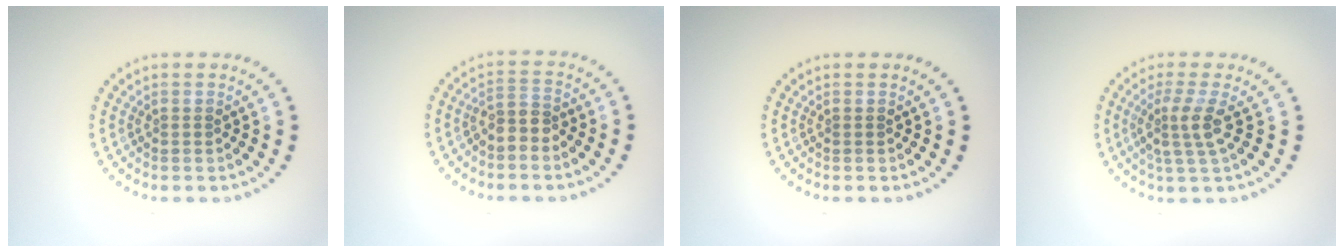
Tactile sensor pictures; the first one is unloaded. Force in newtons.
{"total": 2.2, "press": 1.8, "slide": 1.2}
{"total": 0.0}
{"total": 2.7, "press": 2.0, "slide": 1.8}